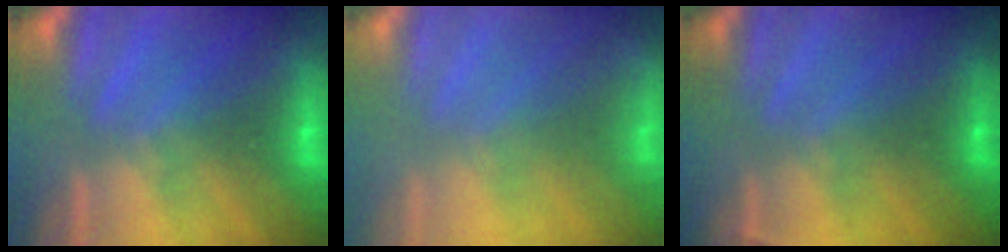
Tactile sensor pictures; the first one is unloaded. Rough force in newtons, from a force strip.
{"total": 1.4}
{"total": 2.4}